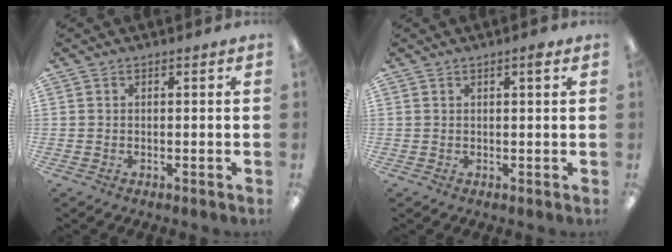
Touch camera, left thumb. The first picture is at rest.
{"total": 2.1, "force": [1.3, 0.4, 1.6], "torque": [-0.018, -0.003, 0.017]}